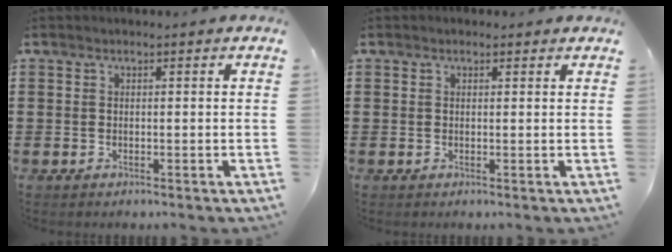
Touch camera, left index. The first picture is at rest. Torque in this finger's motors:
{"motor_torque": [2.14, 0.00, -0.37, 0.00]}